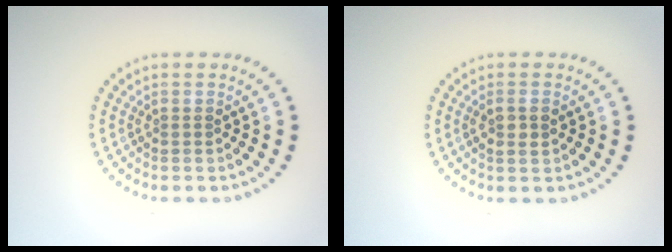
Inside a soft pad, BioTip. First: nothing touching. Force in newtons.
{"total": 1.7, "press": 1.7, "slide": 0.4}